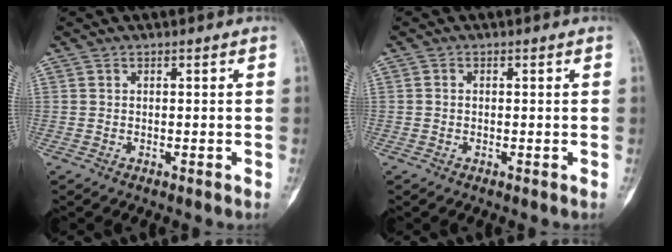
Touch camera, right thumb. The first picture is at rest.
{"total": 0.6, "force": [-0.2, 0.5, 0.2], "torque": [0.005, 0.003, -0.007]}